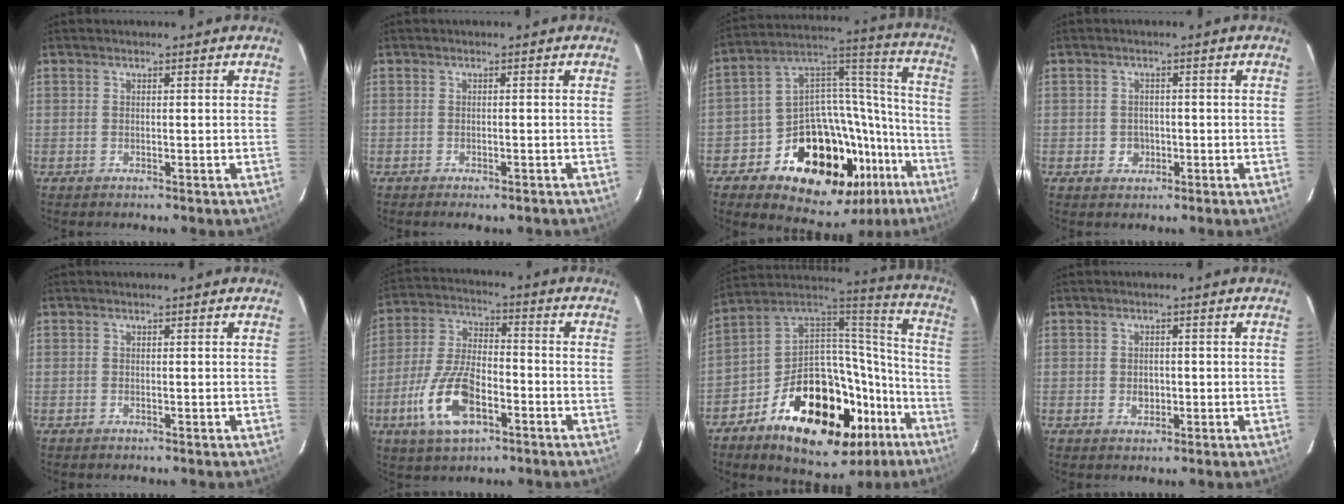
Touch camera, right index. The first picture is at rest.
{"total": 2.2, "force": [-1.7, 0.7, 1.2], "torque": [-0.024, -0.008, -0.026]}
{"total": 25.6, "force": [-14.3, 16.7, 13.1], "torque": [-0.208, 0.076, -0.195]}
{"total": 2.7, "force": [-0.7, 2.6, 0.7], "torque": [-0.015, 0.005, -0.005]}
{"total": 0.0}
{"total": 14.1, "force": [-6.1, 6.4, 11.0], "torque": [-0.240, -0.005, -0.110]}
{"total": 31.5, "force": [-15.4, 17.1, 21.6], "torque": [-0.349, 0.047, -0.214]}
{"total": 2.4, "force": [-0.4, 2.0, 1.3], "torque": [-0.021, 0.004, -0.003]}